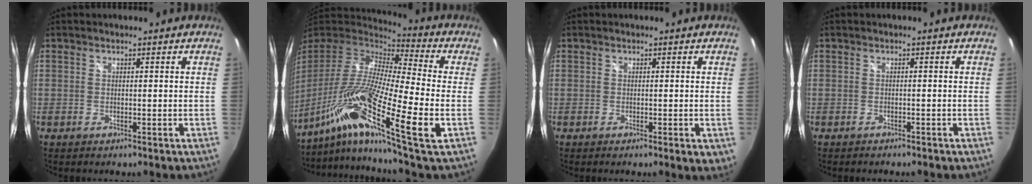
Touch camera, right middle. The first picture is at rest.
{"total": 23.1, "force": [-11.0, 1.6, 20.2], "torque": [-0.354, -0.051, -0.216]}
{"total": 2.3, "force": [-0.3, 0.6, 2.2], "torque": [-0.033, -0.009, -0.003]}
{"total": 1.4, "force": [-1.3, 0.4, 0.4], "torque": [-0.011, -0.007, -0.020]}